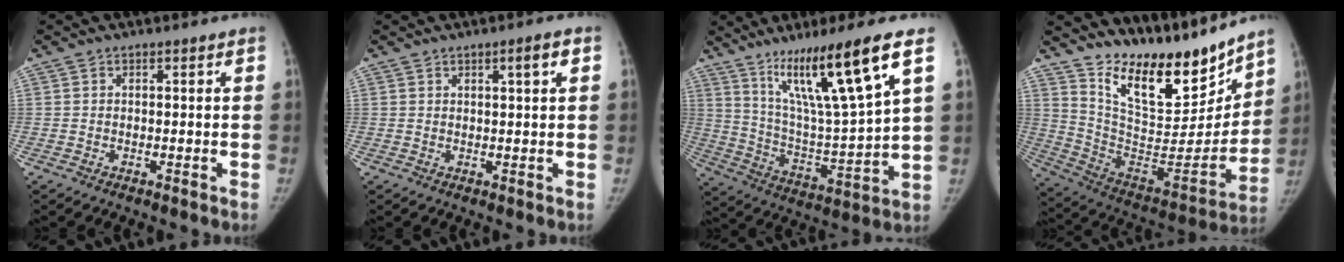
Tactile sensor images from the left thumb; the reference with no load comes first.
{"total": 2.6, "force": [1.1, 0.3, 2.3], "torque": [-0.033, -0.001, 0.015]}
{"total": 20.1, "force": [11.0, 1.4, 16.8], "torque": [-0.274, -0.052, 0.193]}
{"total": 22.7, "force": [18.2, 7.7, 11.3], "torque": [-0.128, -0.112, 0.312]}